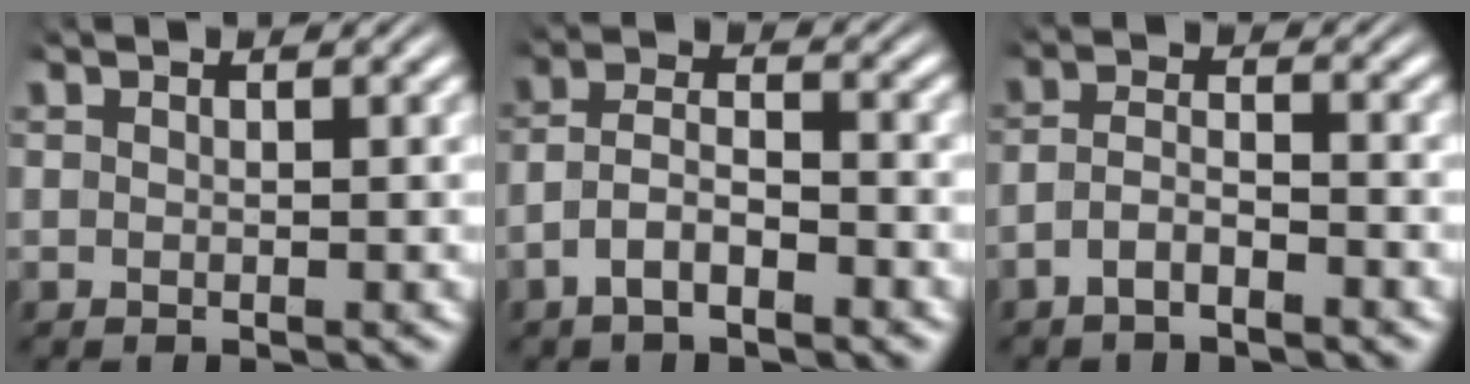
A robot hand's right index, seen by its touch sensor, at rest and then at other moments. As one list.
[{"total": 4.0, "force": [-2.0, 2.4, 2.6], "torque": [-0.052, -0.011, -0.035]}, {"total": 2.9, "force": [-2.1, 1.2, 1.6], "torque": [-0.033, -0.010, -0.037]}]